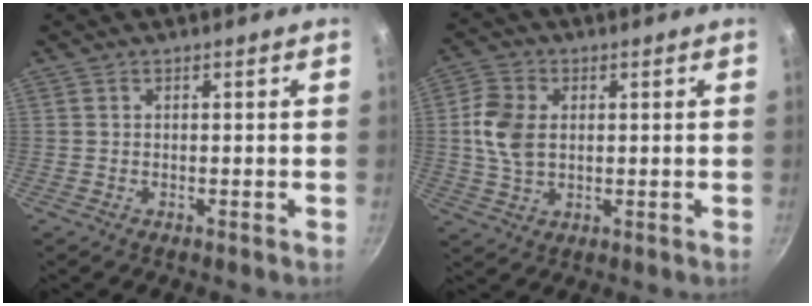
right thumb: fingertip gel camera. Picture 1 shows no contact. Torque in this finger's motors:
{"motor_torque": [-0.51, 0.71, 0.55, -0.30, 0.08]}